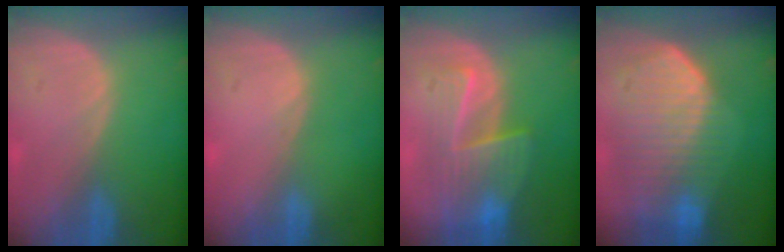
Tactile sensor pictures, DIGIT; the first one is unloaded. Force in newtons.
{"total": 0.0}
{"total": 7.1, "press": 7.1, "slide": 0.3}
{"total": 10.7, "press": 9.4, "slide": 5.1}